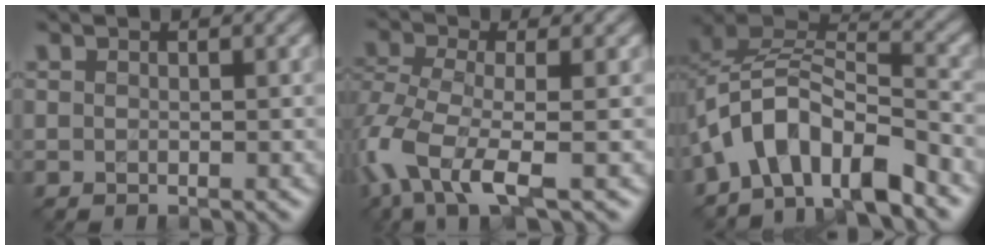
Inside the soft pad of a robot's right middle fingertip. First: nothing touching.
{"total": 6.5, "force": [-3.0, 2.3, 5.3], "torque": [-0.126, -0.005, -0.067]}
{"total": 8.4, "force": [-4.9, 3.9, 5.5], "torque": [-0.080, 0.013, -0.101]}